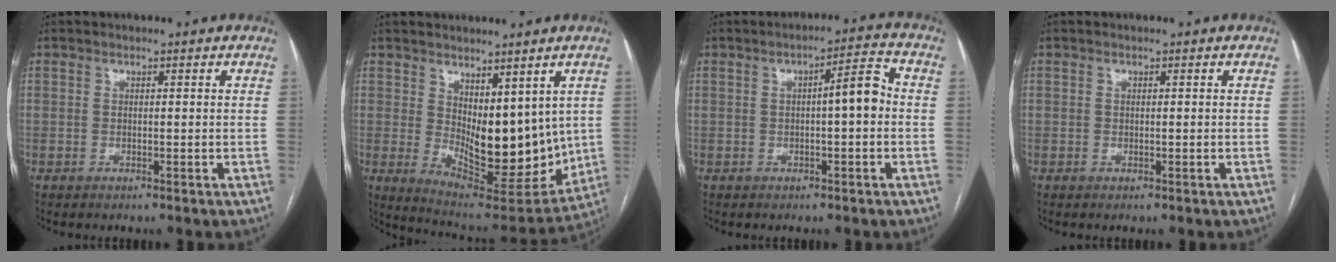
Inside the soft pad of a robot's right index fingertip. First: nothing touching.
{"total": 14.8, "force": [1.9, 7.0, 12.9], "torque": [-0.193, -0.025, 0.057]}
{"total": 5.2, "force": [-0.1, 0.9, 5.1], "torque": [-0.071, 0.020, -0.005]}
{"total": 0.0}